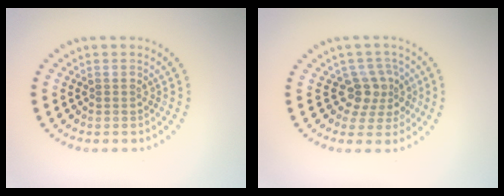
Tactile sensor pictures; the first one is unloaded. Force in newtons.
{"total": 3.0, "press": 2.3, "slide": 1.9}